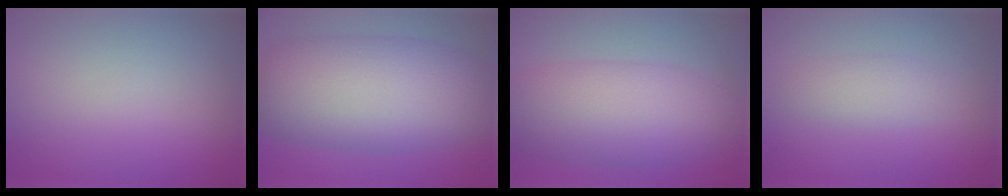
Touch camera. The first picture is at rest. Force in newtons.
{"total": 11.0, "press": 11.0, "slide": 0.4}
{"total": 7.4, "press": 7.4, "slide": 0.2}
{"total": 2.0, "press": 2.0, "slide": 0.1}